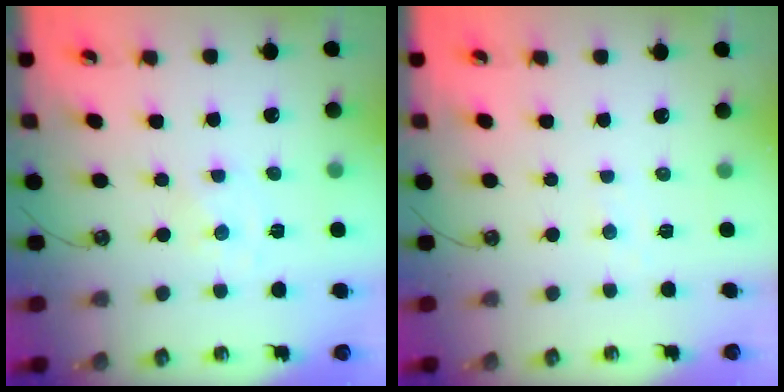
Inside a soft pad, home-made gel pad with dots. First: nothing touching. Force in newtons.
{"total": 3.7, "press": 3.7, "slide": 0.5}